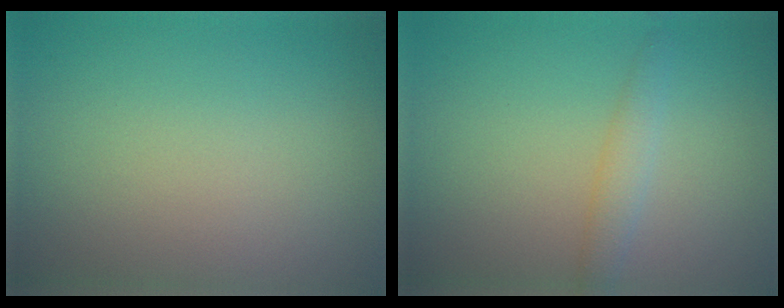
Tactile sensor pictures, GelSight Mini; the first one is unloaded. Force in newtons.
{"total": 1.7, "press": 1.7, "slide": 0.1}